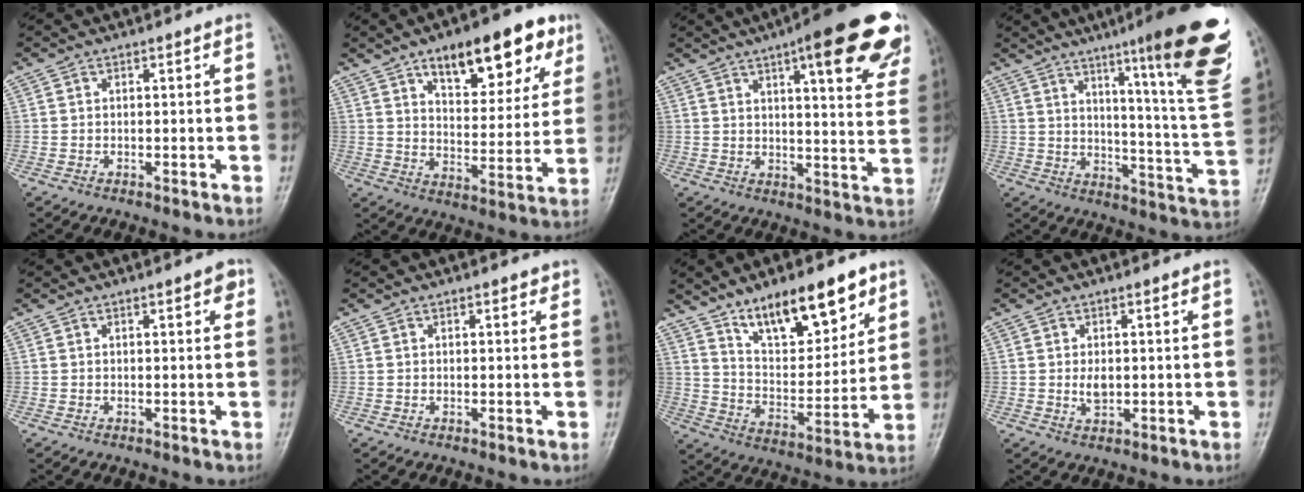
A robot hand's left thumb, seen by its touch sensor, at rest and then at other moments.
{"total": 18.2, "force": [10.1, 8.0, 12.8], "torque": [-0.129, -0.036, 0.149]}
{"total": 22.2, "force": [12.9, 5.6, 17.1], "torque": [-0.192, -0.035, 0.152]}
{"total": 23.7, "force": [13.7, 1.5, 19.2], "torque": [-0.242, -0.071, 0.192]}
{"total": 2.0, "force": [1.0, 0.7, 1.6], "torque": [-0.015, 0.000, 0.010]}
{"total": 0.9, "force": [0.6, 0.5, 0.4], "torque": [-0.002, -0.003, 0.005]}
{"total": 16.6, "force": [10.7, 6.6, 10.7], "torque": [-0.126, -0.059, 0.189]}
{"total": 2.6, "force": [0.3, 1.5, 2.1], "torque": [-0.032, -0.006, 0.008]}